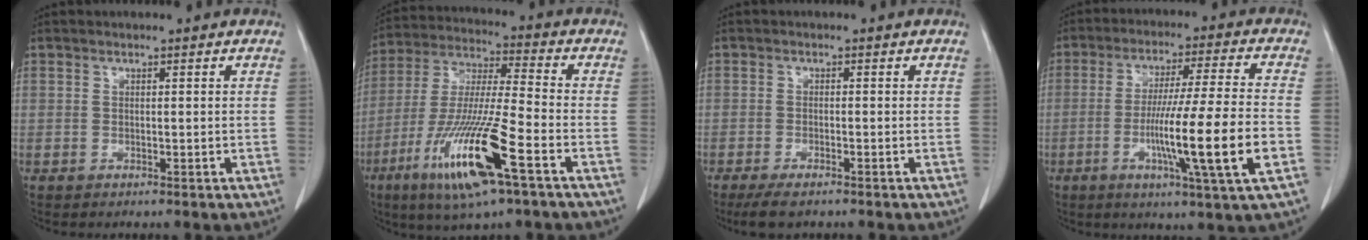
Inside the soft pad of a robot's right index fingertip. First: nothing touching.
{"total": 17.5, "force": [-8.1, 1.3, 15.5], "torque": [-0.328, -0.032, -0.150]}
{"total": 3.6, "force": [-2.7, 0.9, 2.2], "torque": [-0.044, -0.008, -0.044]}
{"total": 15.3, "force": [-4.3, -0.9, 14.7], "torque": [-0.260, -0.015, -0.076]}